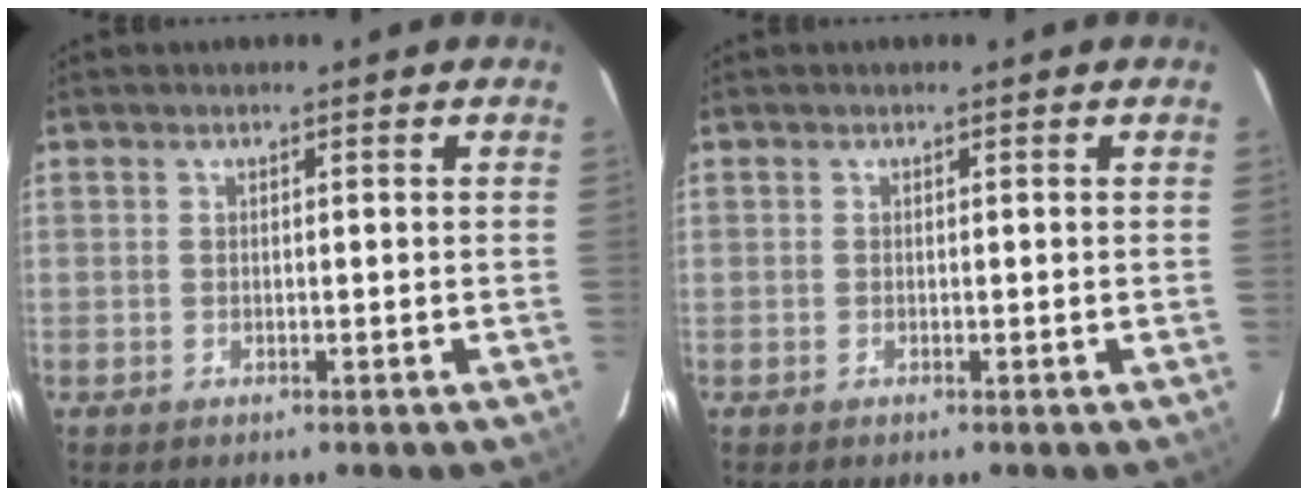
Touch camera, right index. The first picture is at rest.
{"total": 0.0}